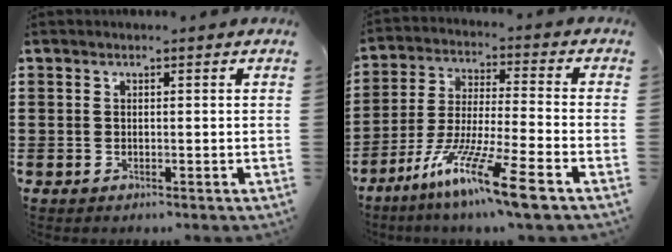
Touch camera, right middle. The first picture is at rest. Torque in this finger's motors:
{"motor_torque": [2.14, 0.00, 1.05, 0.21]}